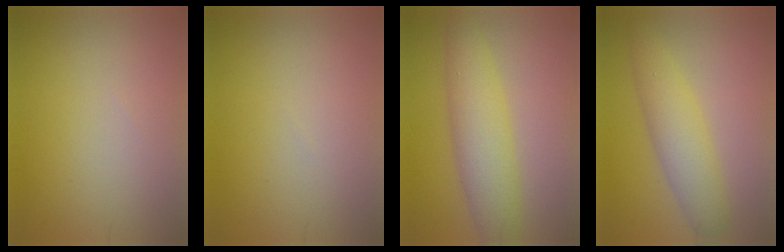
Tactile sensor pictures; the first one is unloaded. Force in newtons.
{"total": 0.0}
{"total": 5.2, "press": 5.2, "slide": 0.2}
{"total": 4.1, "press": 4.1, "slide": 0.2}